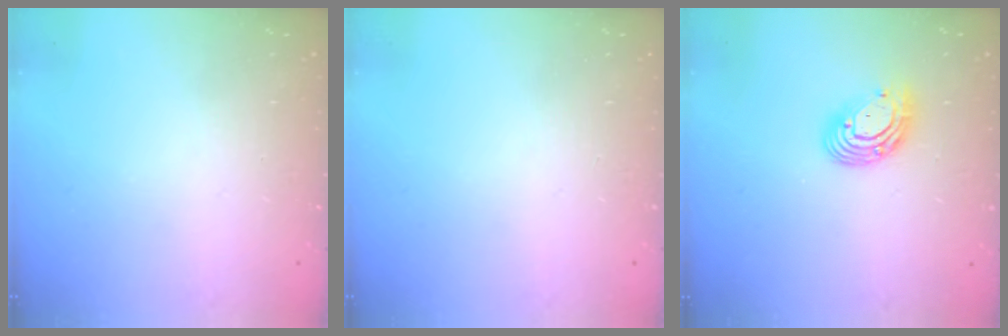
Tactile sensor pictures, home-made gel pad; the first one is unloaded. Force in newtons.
{"total": 0.0}
{"total": 9.9, "press": 9.8, "slide": 1.2}